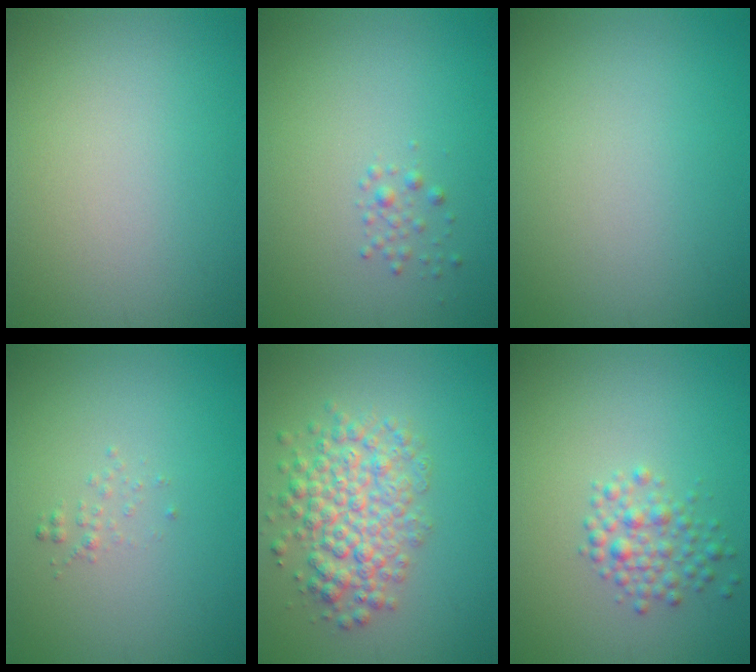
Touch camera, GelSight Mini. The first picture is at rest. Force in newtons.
{"total": 0.9, "press": 0.9, "slide": 0.1}
{"total": 0.0}
{"total": 0.6, "press": 0.6, "slide": 0.1}
{"total": 5.1, "press": 5.1, "slide": 0.2}
{"total": 2.4, "press": 2.4, "slide": 0.1}